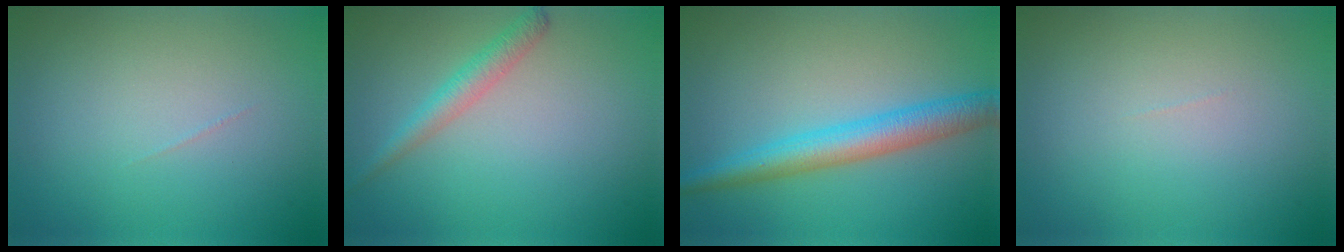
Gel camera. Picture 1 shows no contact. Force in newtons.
{"total": 2.2, "press": 2.2, "slide": 0.1}
{"total": 4.6, "press": 4.6, "slide": 0.0}
{"total": 0.0}